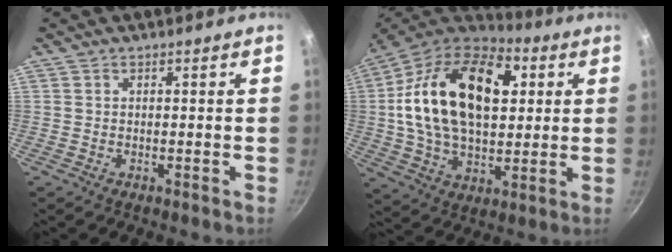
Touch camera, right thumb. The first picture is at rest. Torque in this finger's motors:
{"motor_torque": [2.09, 2.92, 0.60, 0.00, 0.60]}